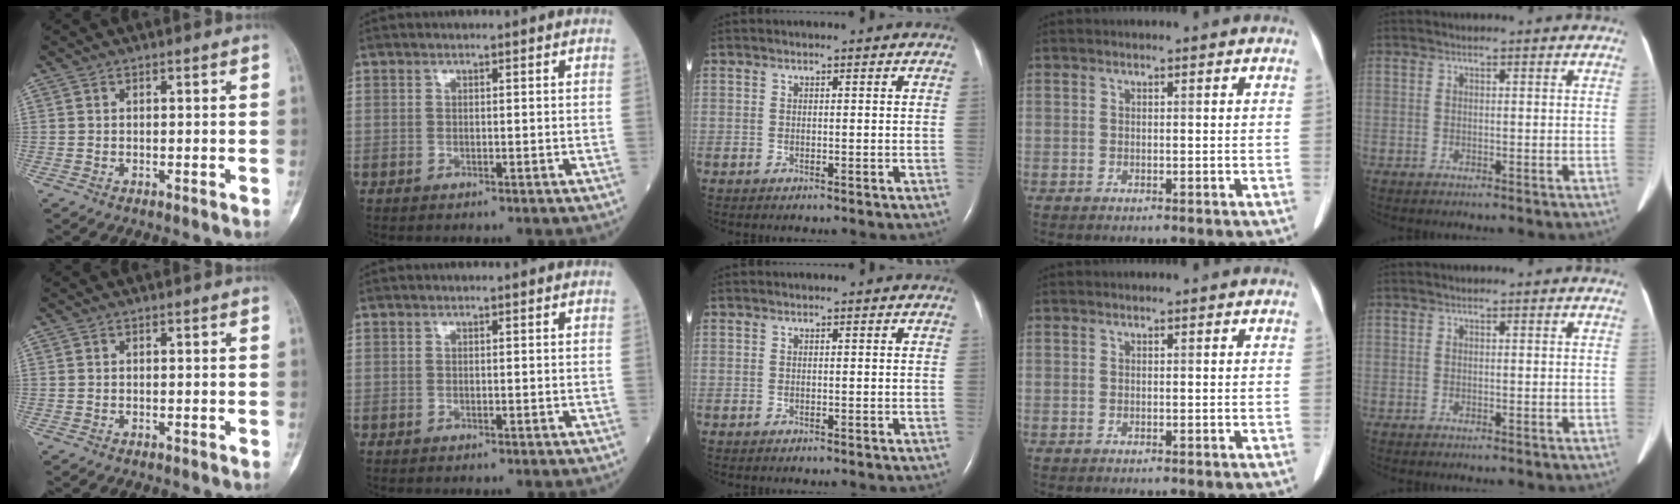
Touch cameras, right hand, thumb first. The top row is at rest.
{}